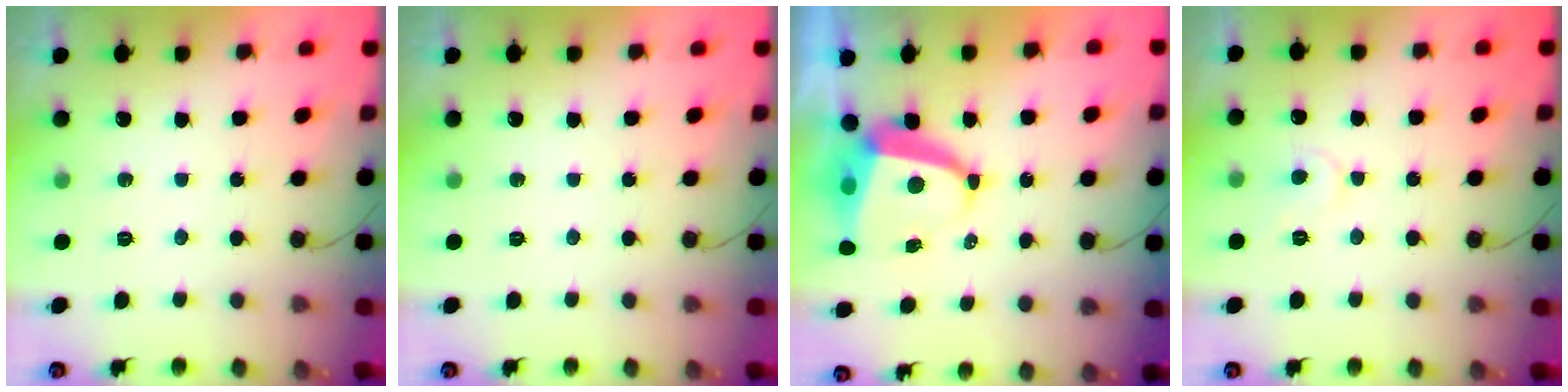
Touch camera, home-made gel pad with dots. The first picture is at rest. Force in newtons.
{"total": 0.0}
{"total": 7.9, "press": 7.8, "slide": 1.0}
{"total": 5.8, "press": 5.8, "slide": 0.3}